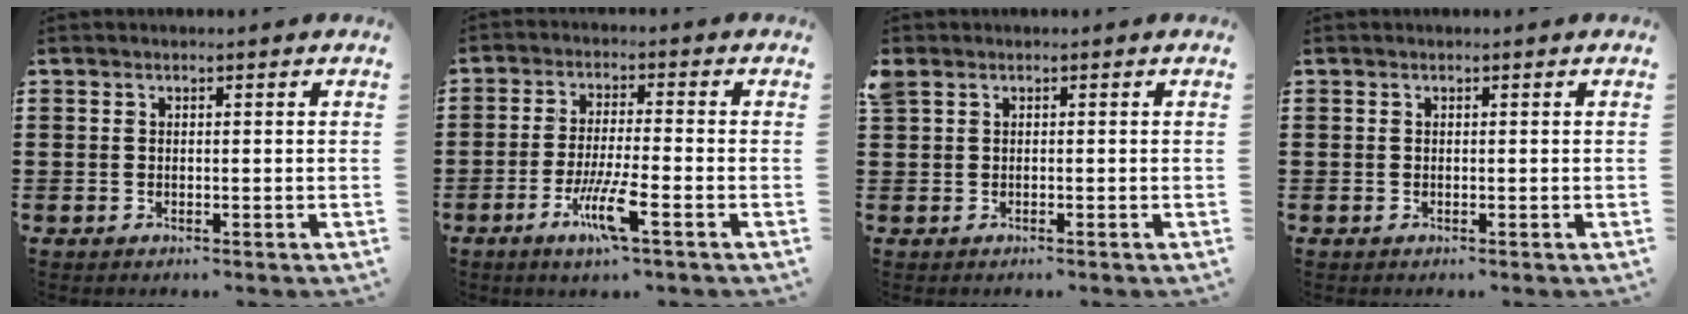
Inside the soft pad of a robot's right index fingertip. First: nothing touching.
{"total": 7.1, "force": [-3.6, 0.8, 6.1], "torque": [-0.123, -0.013, -0.067]}
{"total": 0.8, "force": [0.2, 0.6, 0.5], "torque": [-0.013, 0.004, 0.004]}
{"total": 0.0}